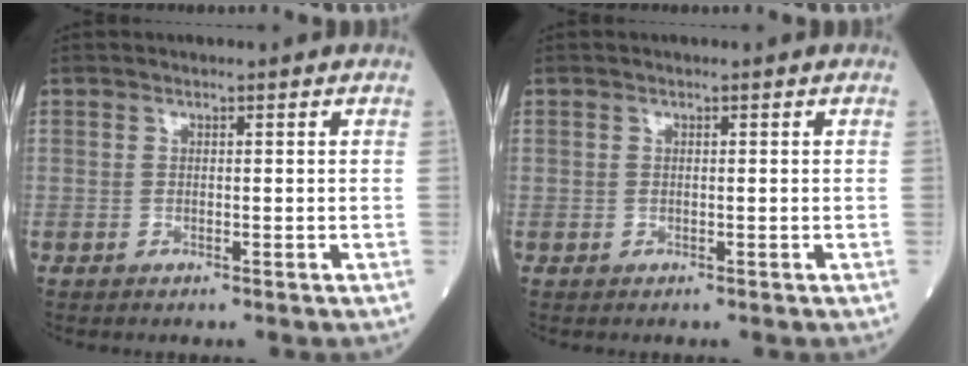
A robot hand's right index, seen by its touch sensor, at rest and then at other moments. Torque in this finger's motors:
{"motor_torque": [-0.14, -0.01, 0.04, 0.00]}